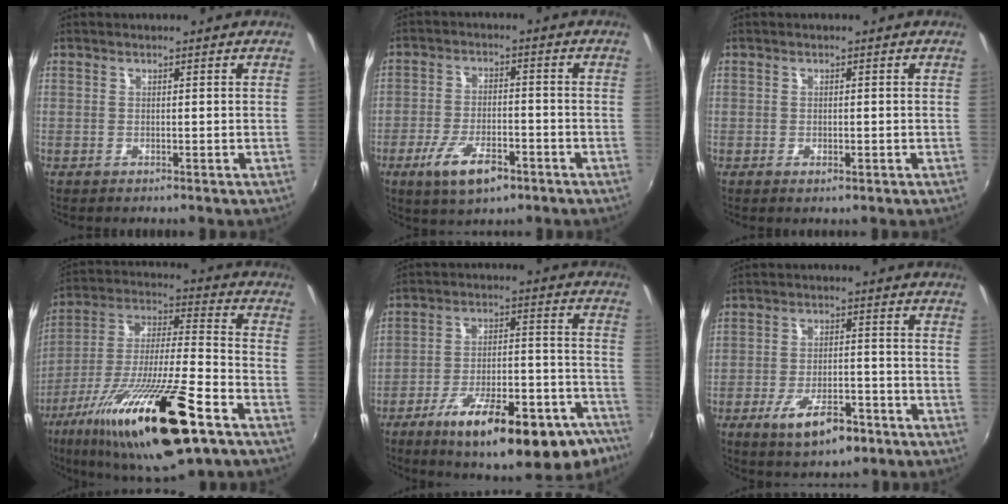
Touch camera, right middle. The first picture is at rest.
{"total": 9.5, "force": [-5.3, 3.6, 6.9], "torque": [-0.150, -0.014, -0.090]}
{"total": 1.1, "force": [-0.5, 0.6, 0.7], "torque": [-0.010, -0.002, -0.009]}
{"total": 27.0, "force": [-14.5, 5.4, 22.1], "torque": [-0.398, -0.051, -0.252]}
{"total": 24.8, "force": [-17.0, 7.8, 16.3], "torque": [-0.234, -0.006, -0.233]}
{"total": 9.7, "force": [-5.6, 3.7, 7.0], "torque": [-0.140, -0.008, -0.085]}